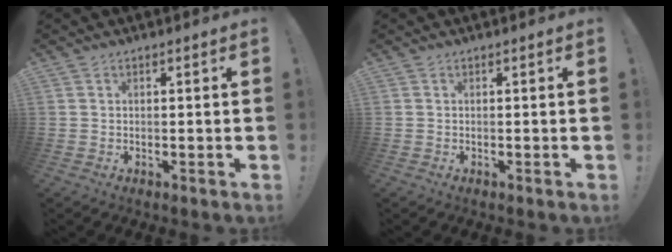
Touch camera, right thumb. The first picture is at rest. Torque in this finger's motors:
{"motor_torque": [0.00, 0.00, 0.00, 0.00, 0.00]}